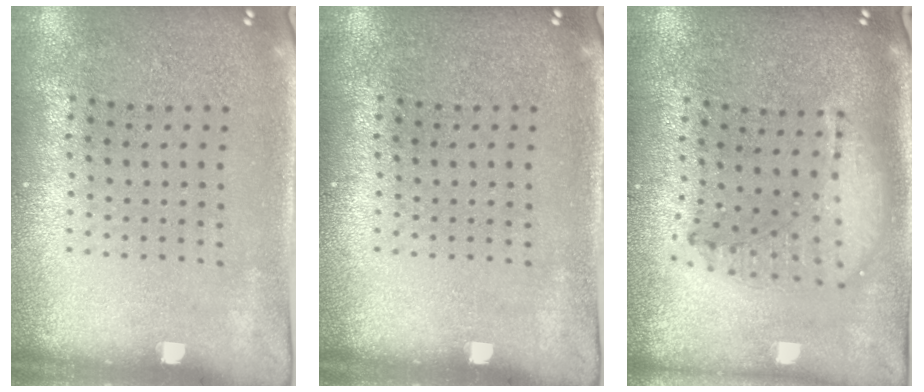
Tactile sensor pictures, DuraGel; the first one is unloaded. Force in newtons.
{"total": 0.0}
{"total": 1.5, "press": 1.3, "slide": 0.7}